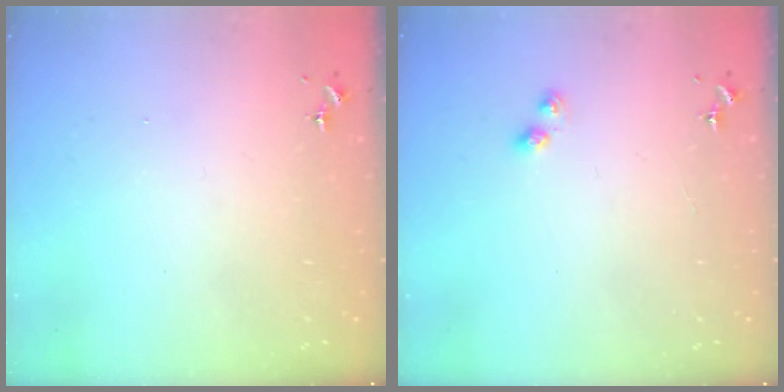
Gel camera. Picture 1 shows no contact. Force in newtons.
{"total": 3.0, "press": 3.0, "slide": 0.4}